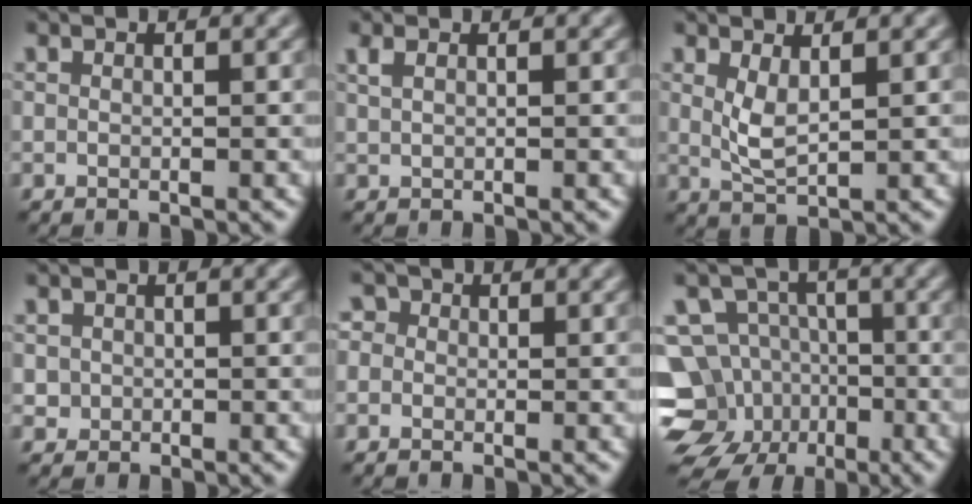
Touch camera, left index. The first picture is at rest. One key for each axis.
{"total": 1.2, "fx": 0.8, "fy": 0.4, "fz": 0.8, "tx": -0.018, "ty": 0.000, "tz": 0.016}
{"total": 2.4, "fx": 1.0, "fy": 0.7, "fz": 2.1, "tx": -0.048, "ty": -0.006, "tz": 0.024}
{"total": 1.0, "fx": 0.1, "fy": 1.0, "fz": 0.1, "tx": 0.006, "ty": -0.004, "tz": 0.002}
{"total": 2.5, "fx": 1.0, "fy": 2.1, "fz": 1.0, "tx": -0.004, "ty": 0.018, "tz": -0.012}
{"total": 13.0, "fx": -5.3, "fy": 11.1, "fz": 4.4, "tx": -0.082, "ty": -0.010, "tz": -0.107}